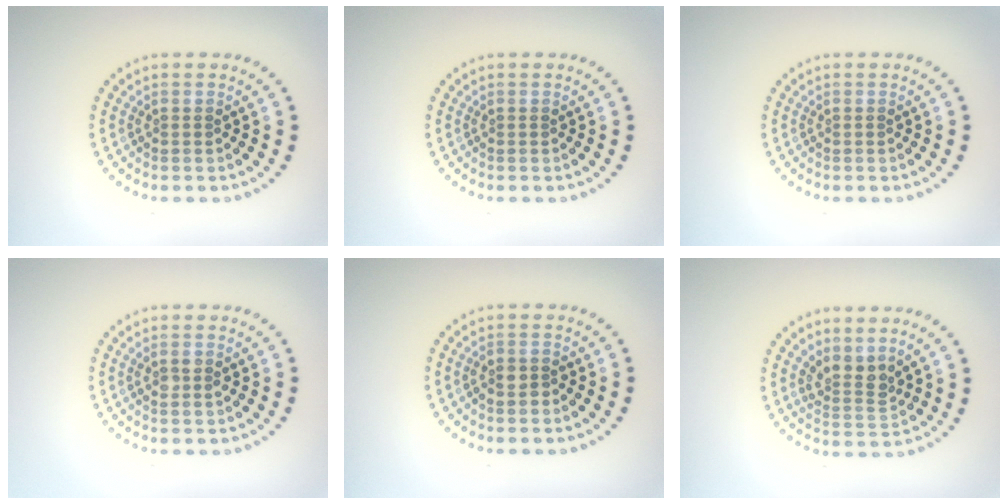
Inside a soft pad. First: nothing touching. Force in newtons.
{"total": 0.0}
{"total": 0.0}
{"total": 1.2, "press": 1.1, "slide": 0.5}
{"total": 1.5, "press": 1.3, "slide": 0.6}
{"total": 2.6, "press": 1.9, "slide": 1.8}